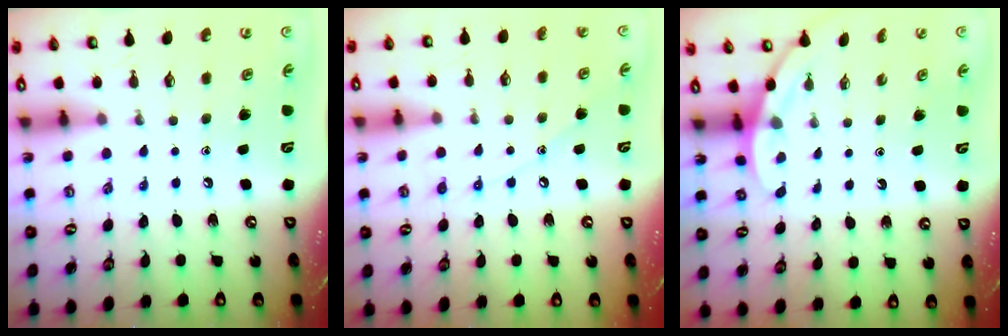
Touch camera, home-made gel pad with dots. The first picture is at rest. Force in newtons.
{"total": 6.5, "press": 6.5, "slide": 0.3}
{"total": 2.8, "press": 2.8, "slide": 0.1}